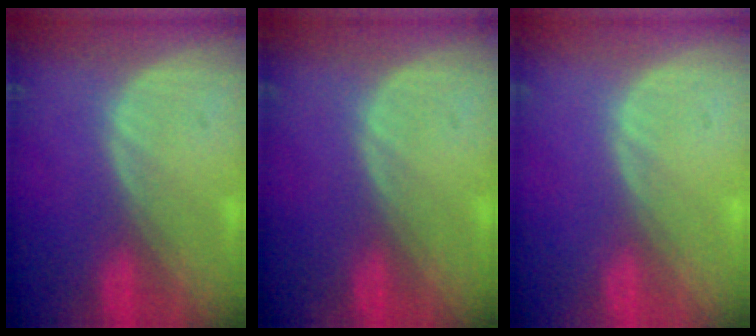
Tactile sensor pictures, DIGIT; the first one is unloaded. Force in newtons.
{"total": 0.0}
{"total": 0.0}